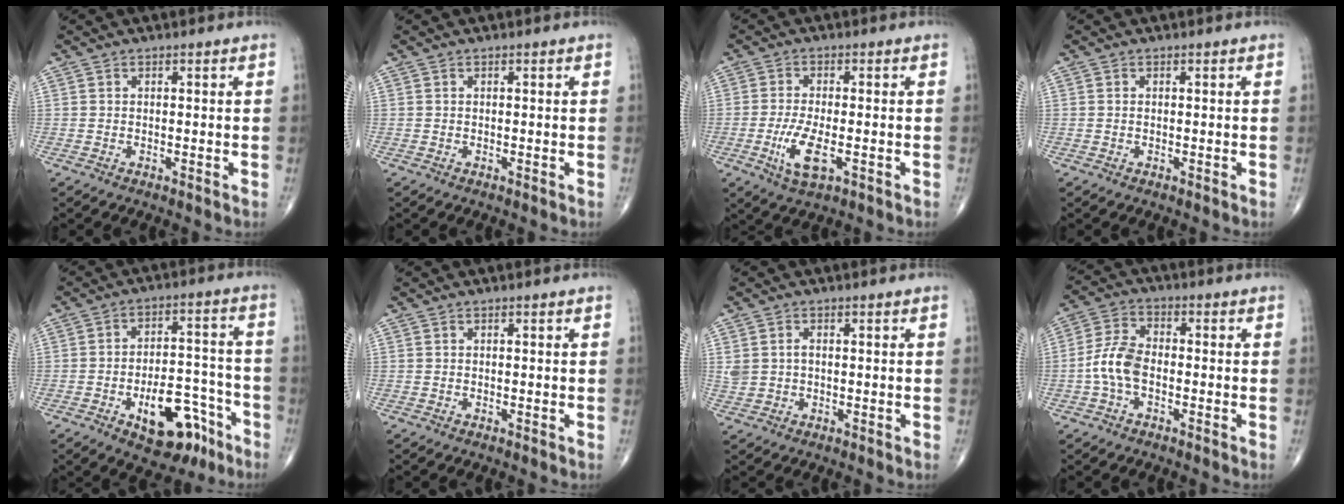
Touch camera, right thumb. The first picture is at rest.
{"total": 0.0}
{"total": 6.9, "force": [-2.2, 2.4, 6.1], "torque": [-0.123, -0.006, -0.037]}
{"total": 0.0}
{"total": 14.1, "force": [-7.2, 7.2, 9.7], "torque": [-0.108, 0.056, -0.095]}
{"total": 0.0}
{"total": 2.8, "force": [0.4, 2.0, 1.9], "torque": [-0.042, 0.005, 0.011]}
{"total": 7.2, "force": [-1.7, 4.1, 5.7], "torque": [-0.121, 0.023, -0.041]}